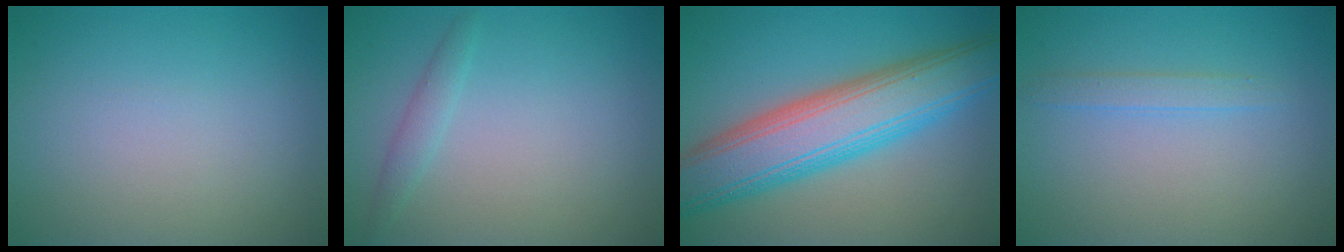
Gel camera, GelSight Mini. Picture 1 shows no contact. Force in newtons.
{"total": 1.2, "press": 1.2, "slide": 0.0}
{"total": 9.6, "press": 9.6, "slide": 0.4}
{"total": 1.3, "press": 1.3, "slide": 0.0}